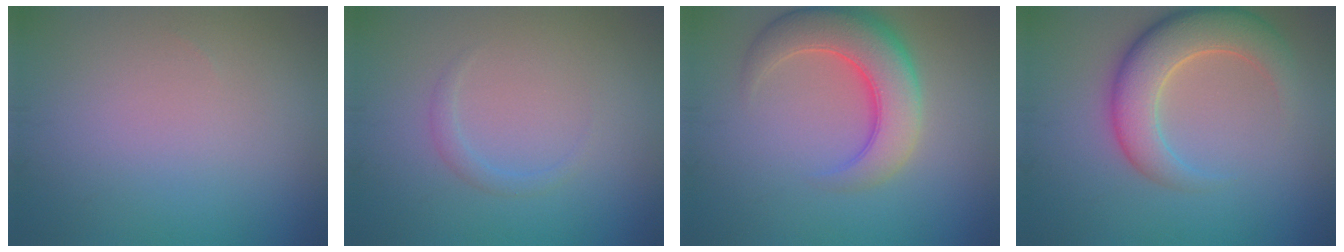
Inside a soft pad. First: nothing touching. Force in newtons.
{"total": 1.1, "press": 1.1, "slide": 0.1}
{"total": 7.0, "press": 7.0, "slide": 0.5}
{"total": 6.5, "press": 6.5, "slide": 0.5}